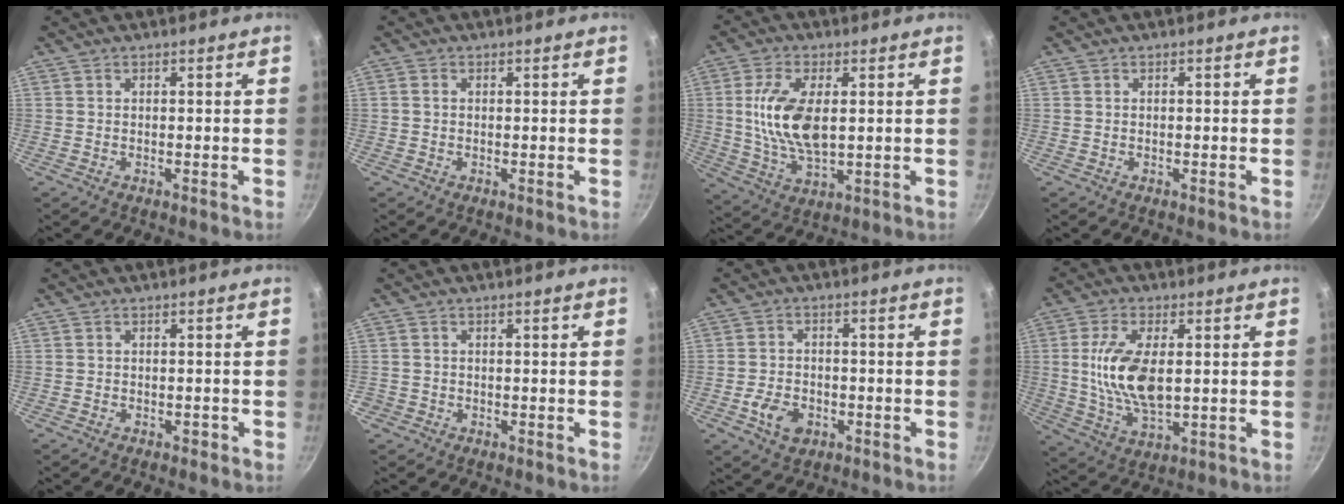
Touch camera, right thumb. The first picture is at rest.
{"total": 1.0, "force": [0.0, 0.9, 0.5], "torque": [-0.010, 0.005, -0.001]}
{"total": 12.7, "force": [1.6, 6.3, 10.9], "torque": [-0.208, -0.005, 0.036]}
{"total": 0.0}
{"total": 1.0, "force": [-0.6, 0.7, 0.4], "torque": [-0.003, 0.007, -0.005]}
{"total": 1.2, "force": [-0.6, 1.1, 0.1], "torque": [-0.003, 0.004, -0.006]}
{"total": 6.4, "force": [-2.4, 4.5, 3.8], "torque": [-0.062, 0.016, -0.041]}
{"total": 12.7, "force": [1.2, 6.2, 11.0], "torque": [-0.210, -0.006, 0.028]}